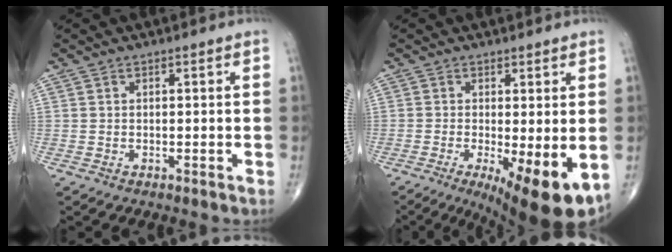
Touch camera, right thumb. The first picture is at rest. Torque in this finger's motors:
{"motor_torque": [0.21, 1.74, 0.14, -0.32, 0.09]}